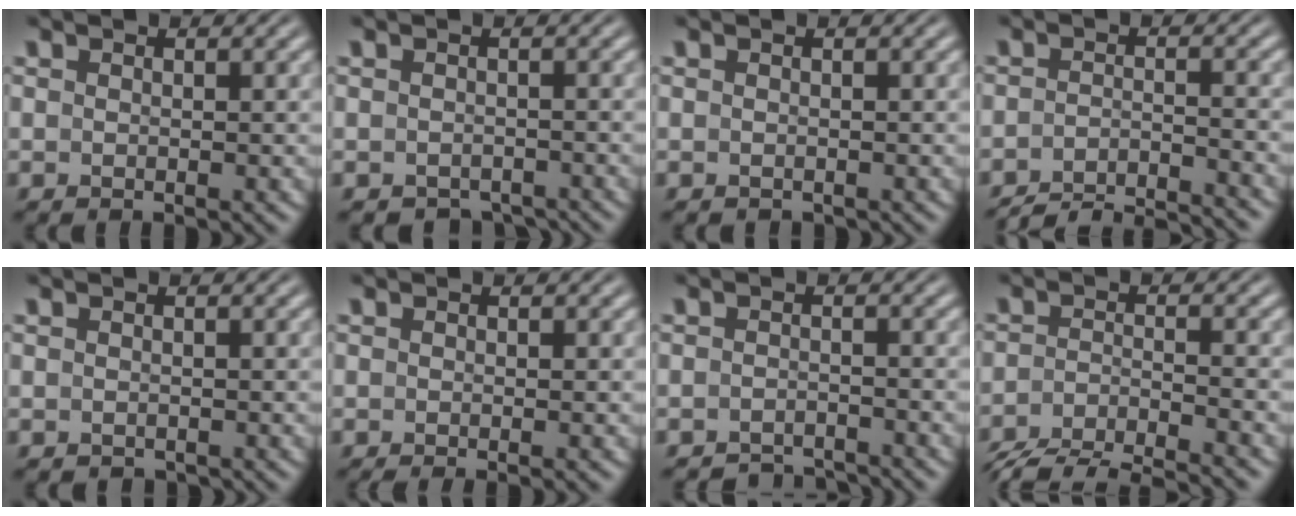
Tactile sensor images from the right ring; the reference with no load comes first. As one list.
[{"total": 4.1, "force": [-3.7, 1.6, 0.7], "torque": [-0.004, -0.019, -0.051]}, {"total": 0.8, "force": [-0.8, 0.2, -0.1], "torque": [-0.005, -0.010, -0.008]}, {"total": 9.6, "force": [-9.2, 1.9, 2.1], "torque": [-0.014, -0.021, -0.142]}, {"total": 1.2, "force": [-1.1, 0.3, -0.1], "torque": [-0.003, -0.012, -0.012]}, {"total": 1.2, "force": [-1.0, -0.1, 0.5], "torque": [-0.003, 0.001, -0.013]}, {"total": 4.1, "force": [-4.1, 0.5, 0.3], "torque": [-0.005, -0.016, -0.063]}, {"total": 8.0, "force": [-7.2, 2.8, 2.3], "torque": [-0.039, -0.029, -0.109]}]